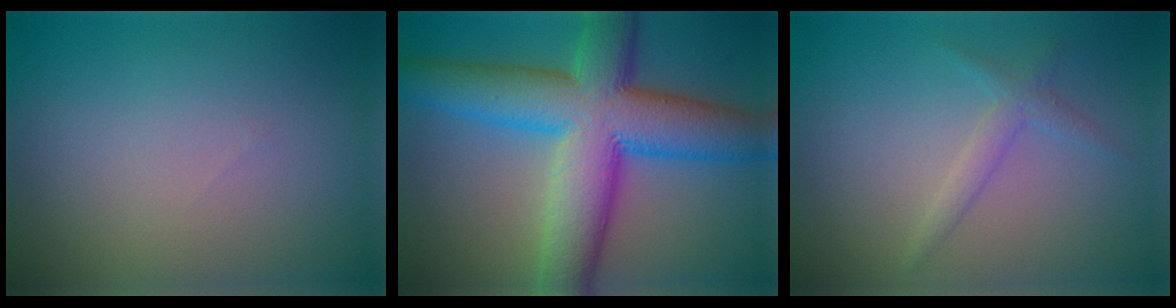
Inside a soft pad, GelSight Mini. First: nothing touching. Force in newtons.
{"total": 12.5, "press": 12.5, "slide": 0.2}
{"total": 1.7, "press": 1.7, "slide": 0.1}